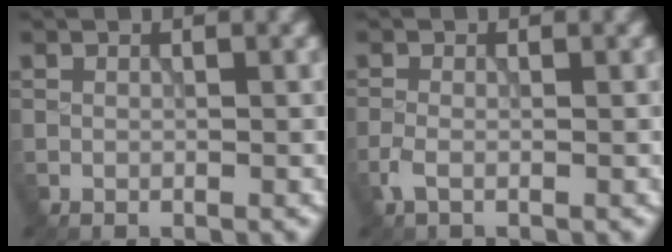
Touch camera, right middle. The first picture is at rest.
{"total": 1.4, "force": [-0.7, 0.5, 1.1], "torque": [-0.030, -0.002, -0.019]}